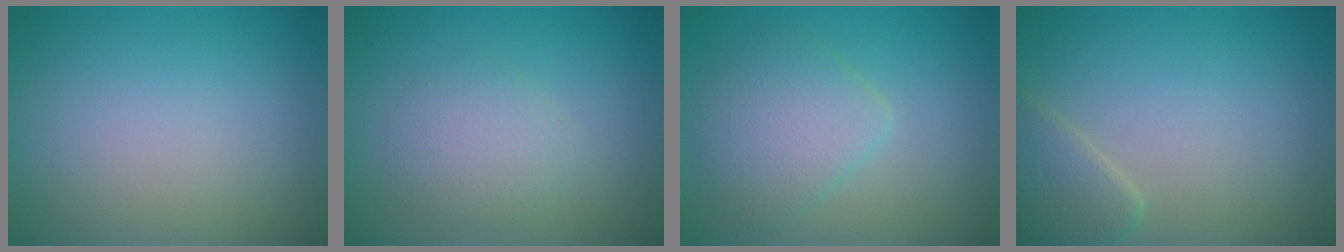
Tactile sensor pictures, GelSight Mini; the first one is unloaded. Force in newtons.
{"total": 2.3, "press": 2.3, "slide": 0.1}
{"total": 3.8, "press": 3.8, "slide": 0.1}
{"total": 2.4, "press": 2.4, "slide": 0.1}